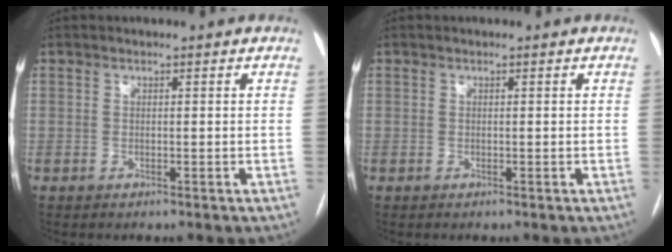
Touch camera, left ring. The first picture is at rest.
{"total": 0.0}